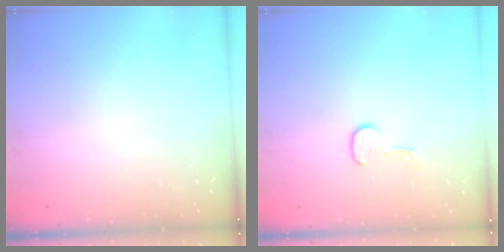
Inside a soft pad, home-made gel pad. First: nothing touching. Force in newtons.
{"total": 5.9, "press": 5.9, "slide": 0.4}